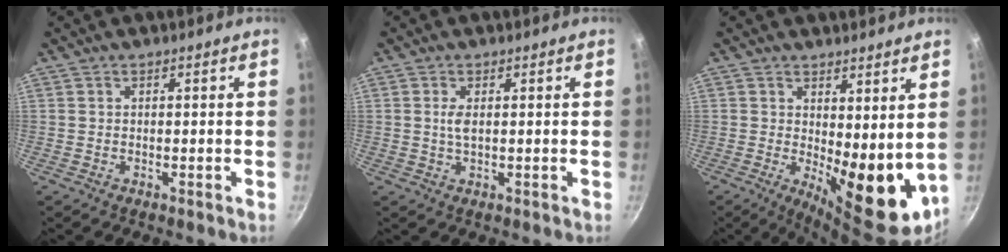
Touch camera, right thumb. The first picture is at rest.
{"total": 2.1, "force": [0.4, 0.8, 1.9], "torque": [-0.041, -0.001, 0.009]}
{"total": 12.2, "force": [1.5, 4.8, 11.1], "torque": [-0.121, -0.034, 0.031]}